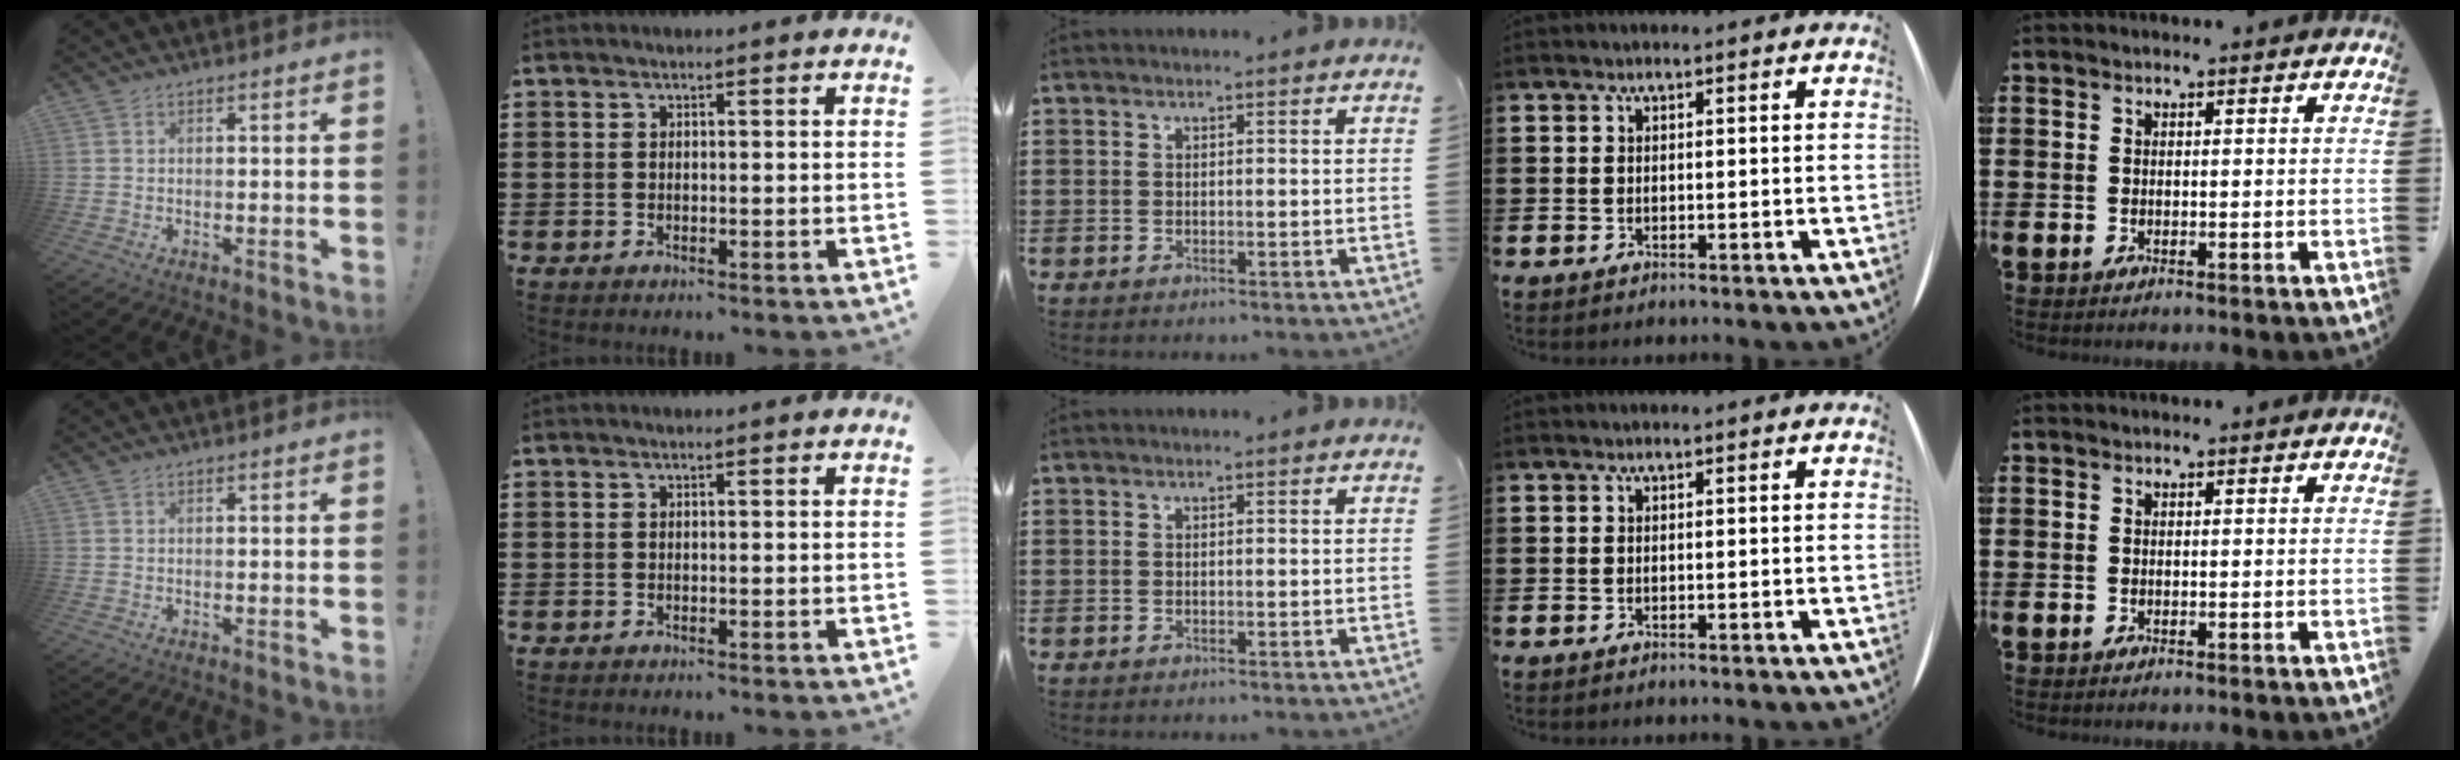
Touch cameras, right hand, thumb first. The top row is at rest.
{}